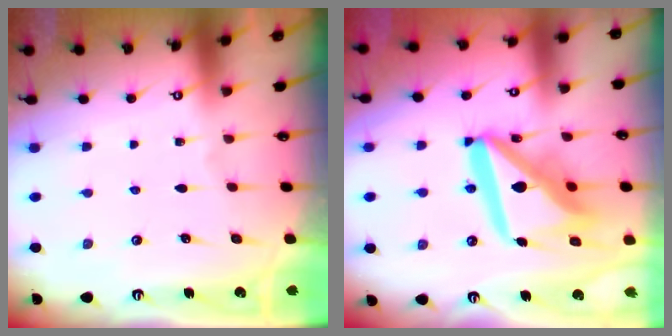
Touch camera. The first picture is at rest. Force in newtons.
{"total": 18.5, "press": 18.4, "slide": 2.2}